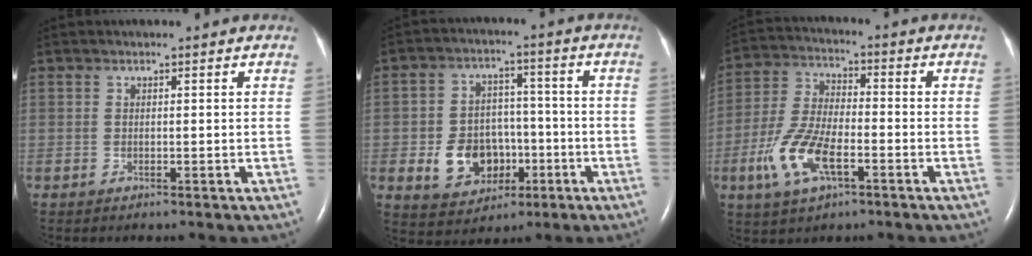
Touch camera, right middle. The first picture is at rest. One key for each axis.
{"total": 9.4, "fx": -2.5, "fy": 7.3, "fz": 5.4, "tx": -0.102, "ty": 0.016, "tz": -0.031}
{"total": 10.6, "fx": -4.3, "fy": 4.1, "fz": 8.9, "tx": -0.198, "ty": 0.000, "tz": -0.080}